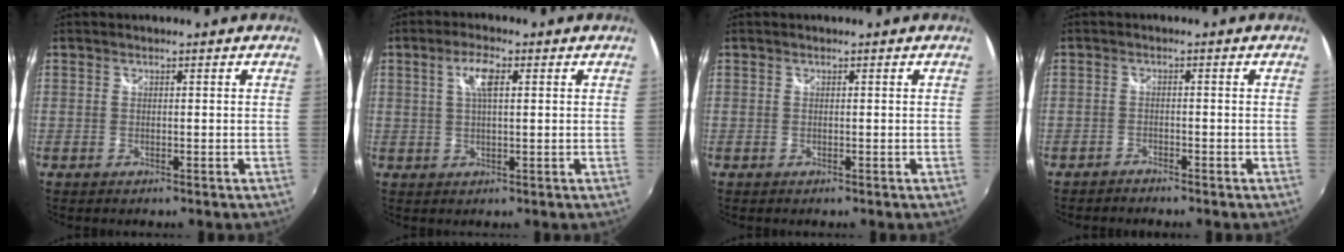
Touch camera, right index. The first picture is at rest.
{"total": 4.4, "force": [1.4, 1.4, 3.9], "torque": [-0.073, 0.007, 0.025]}
{"total": 0.0}
{"total": 1.7, "force": [-1.7, 0.3, 0.1], "torque": [-0.011, -0.002, -0.033]}